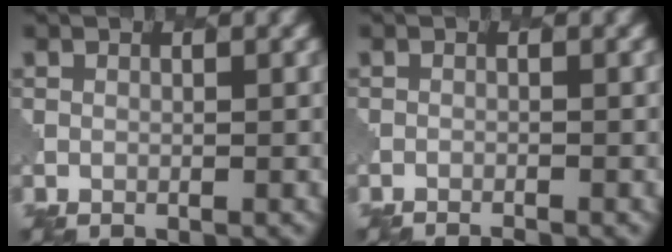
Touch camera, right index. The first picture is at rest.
{"total": 1.3, "force": [-1.2, 0.2, 0.3], "torque": [0.005, -0.003, -0.023]}